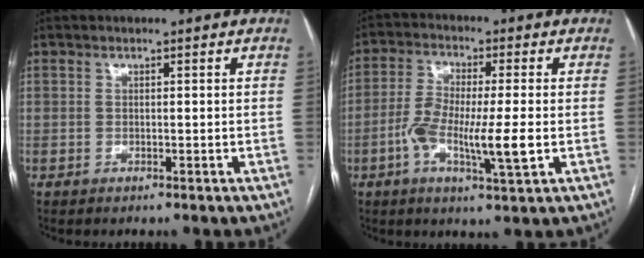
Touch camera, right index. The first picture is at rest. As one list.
[{"total": 9.7, "force": [-2.3, 1.1, 9.4], "torque": [-0.178, -0.006, -0.045]}]